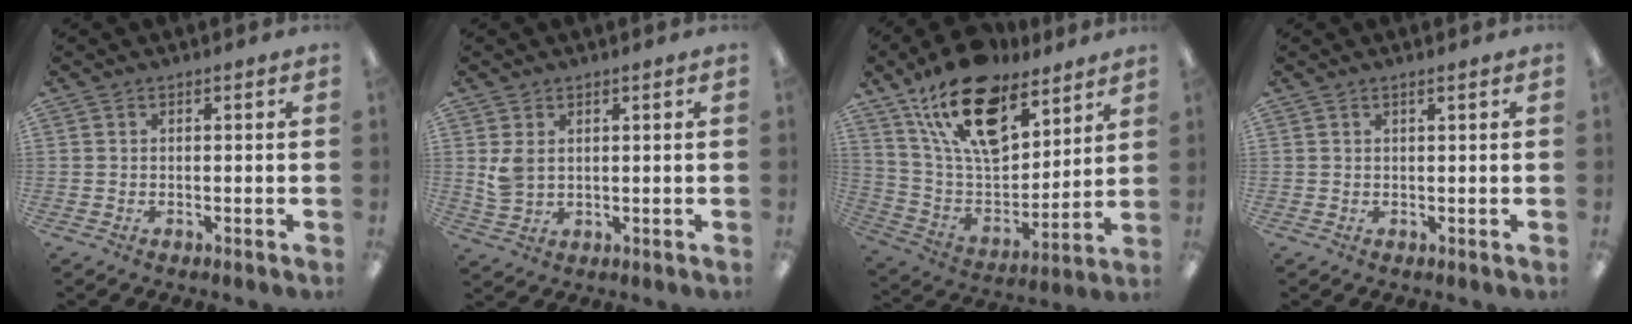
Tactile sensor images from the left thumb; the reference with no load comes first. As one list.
[{"total": 4.3, "force": [1.6, 2.8, 2.9], "torque": [-0.066, 0.000, 0.029]}, {"total": 20.9, "force": [13.7, 10.6, 11.7], "torque": [-0.208, -0.073, 0.245]}, {"total": 1.0, "force": [0.7, 0.0, 0.7], "torque": [-0.015, -0.001, 0.013]}]